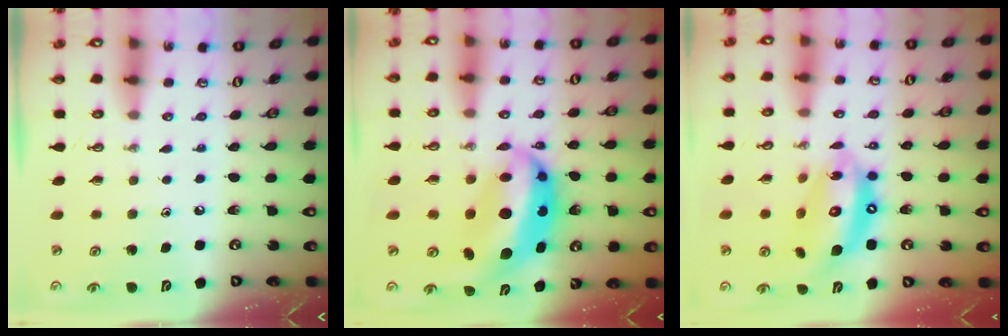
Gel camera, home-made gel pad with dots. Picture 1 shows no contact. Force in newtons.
{"total": 12.9, "press": 12.9, "slide": 1.1}
{"total": 15.7, "press": 15.6, "slide": 1.5}